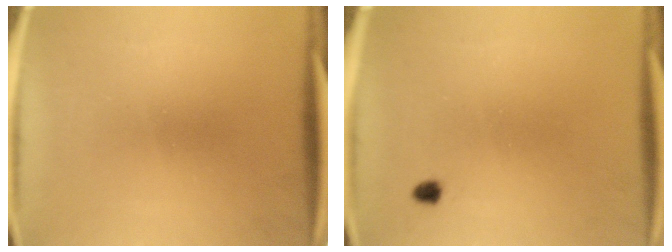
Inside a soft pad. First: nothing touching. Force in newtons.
{"total": 1.0}